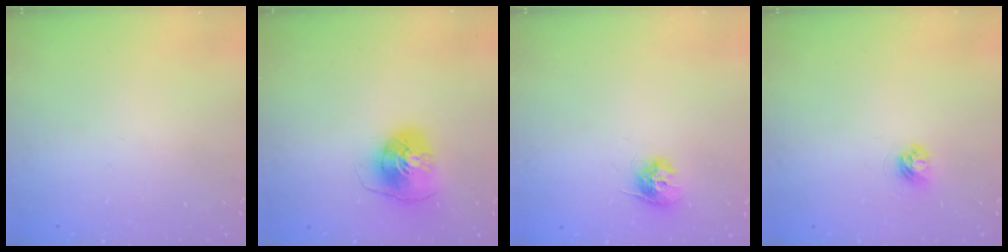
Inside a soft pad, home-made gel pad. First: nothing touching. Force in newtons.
{"total": 8.5, "press": 8.4, "slide": 1.3}
{"total": 9.6, "press": 9.6, "slide": 0.4}
{"total": 4.0, "press": 4.0, "slide": 0.4}